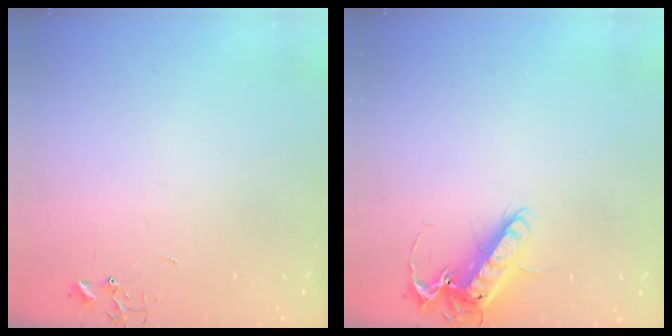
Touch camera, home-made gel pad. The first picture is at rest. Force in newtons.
{"total": 14.4, "press": 14.2, "slide": 2.2}